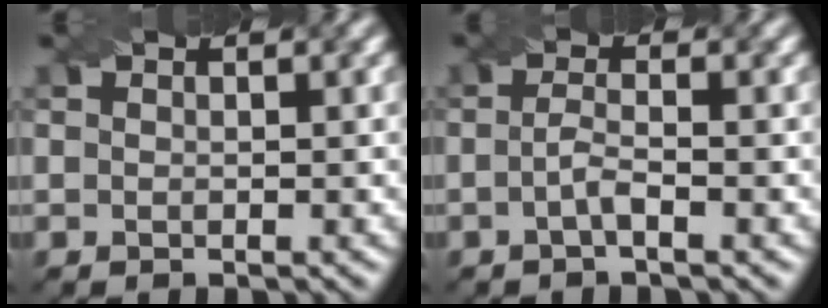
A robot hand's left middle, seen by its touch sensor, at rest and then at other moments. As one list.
[{"total": 1.7, "force": [-0.7, 0.3, 1.5], "torque": [-0.035, 0.000, -0.016]}]